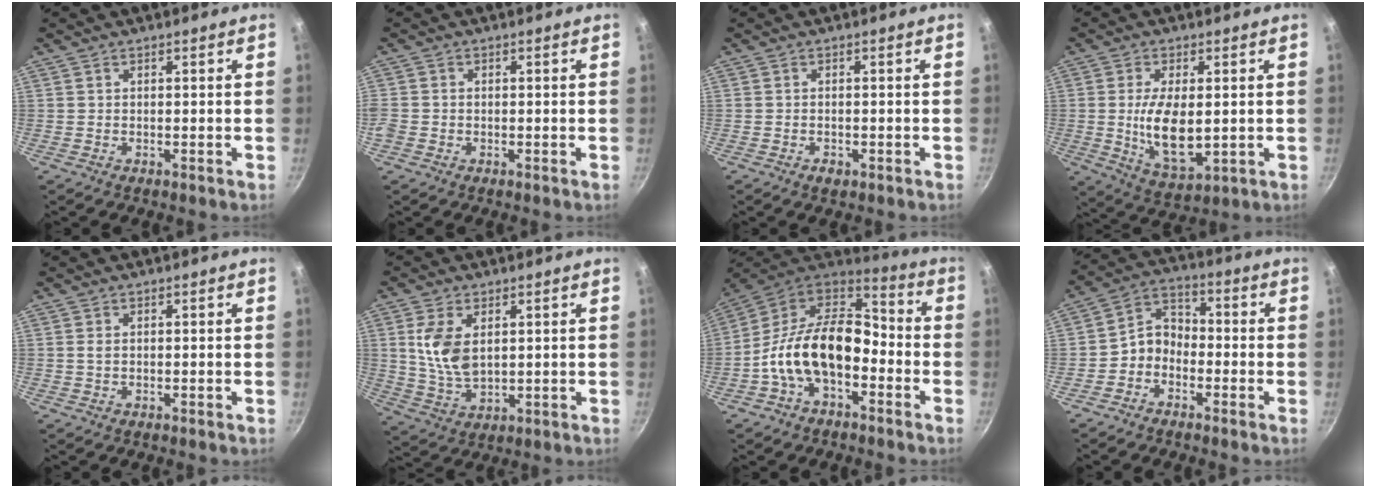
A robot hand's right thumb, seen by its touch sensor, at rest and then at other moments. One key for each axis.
{"total": 2.6, "fx": -0.9, "fy": 2.2, "fz": 1.1, "tx": -0.025, "ty": 0.002, "tz": -0.020}
{"total": 1.7, "fx": -0.9, "fy": 1.0, "fz": 1.1, "tx": -0.019, "ty": 0.003, "tz": -0.013}
{"total": 11.3, "fx": 0.1, "fy": 5.3, "fz": 9.9, "tx": -0.180, "ty": -0.013, "tz": 0.012}
{"total": 0.7, "fx": 0.1, "fy": 0.3, "fz": 0.6, "tx": -0.014, "ty": 0.000, "tz": 0.002}
{"total": 8.9, "fx": 2.2, "fy": 5.1, "fz": 7.0, "tx": -0.137, "ty": -0.018, "tz": 0.049}
{"total": 18.2, "fx": -4.9, "fy": 11.2, "fz": 13.5, "tx": -0.218, "ty": 0.064, "tz": -0.108}
{"total": 6.4, "fx": -2.6, "fy": 4.9, "fz": 3.2, "tx": -0.036, "ty": 0.043, "tz": -0.066}